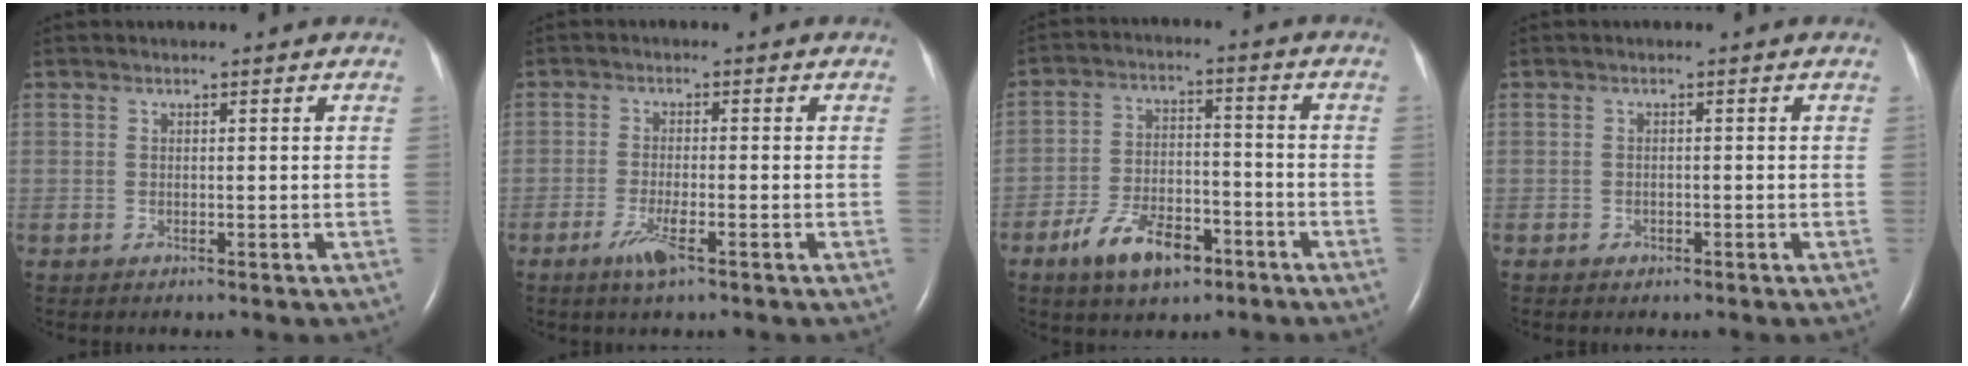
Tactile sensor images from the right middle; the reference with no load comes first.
{"total": 3.7, "force": [-2.1, 0.4, 3.0], "torque": [-0.069, -0.008, -0.040]}
{"total": 9.6, "force": [-5.8, 4.5, 6.1], "torque": [-0.120, 0.005, -0.096]}
{"total": 0.7, "force": [-0.4, 0.6, 0.2], "torque": [-0.006, 0.003, -0.004]}